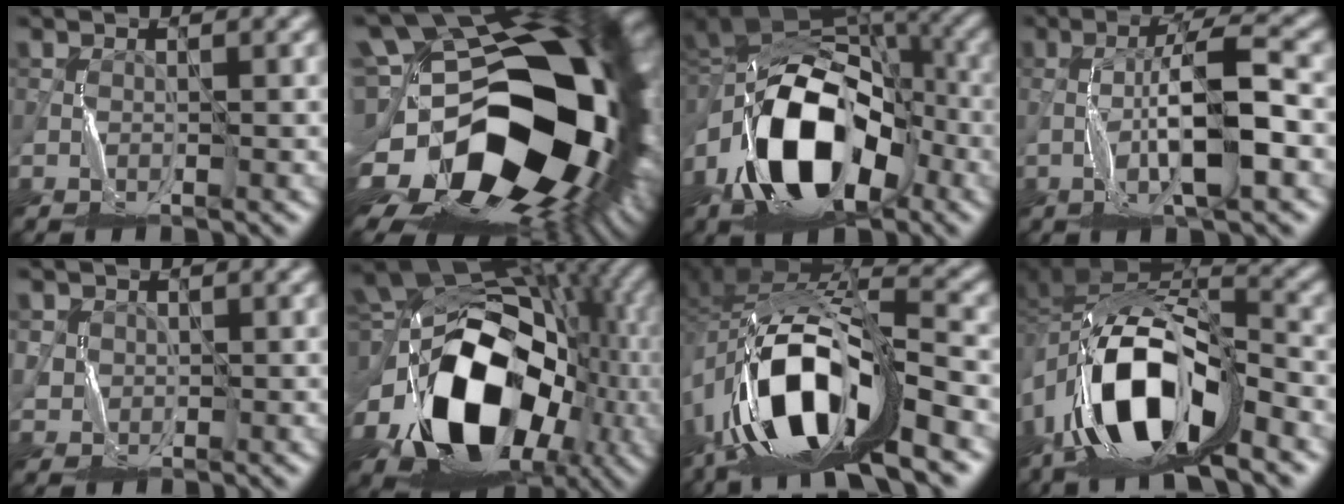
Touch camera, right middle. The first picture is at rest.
{"total": 20.6, "force": [-4.3, 13.0, 15.4], "torque": [-0.296, -0.047, -0.062]}
{"total": 13.3, "force": [-4.7, 8.0, 9.5], "torque": [-0.170, 0.016, -0.092]}
{"total": 7.4, "force": [-1.4, 1.6, 7.1], "torque": [-0.125, 0.017, -0.028]}
{"total": 1.8, "force": [0.2, 1.7, 0.3], "torque": [-0.007, -0.003, 0.008]}
{"total": 18.1, "force": [-4.2, 12.5, 12.4], "torque": [-0.221, -0.014, -0.073]}
{"total": 14.4, "force": [-6.9, 5.9, 11.1], "torque": [-0.215, 0.001, -0.126]}
{"total": 13.0, "force": [-6.4, 5.9, 9.6], "torque": [-0.181, -0.007, -0.120]}